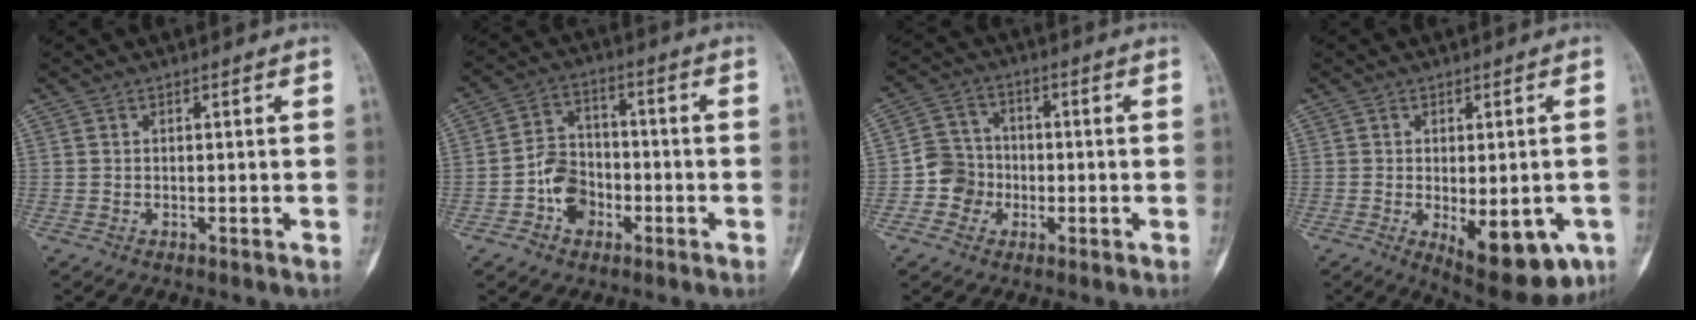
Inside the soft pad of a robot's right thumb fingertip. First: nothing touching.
{"total": 8.4, "force": [-3.1, 6.4, 4.4], "torque": [-0.047, 0.034, -0.058]}
{"total": 6.5, "force": [-1.8, 6.1, 1.4], "torque": [0.008, 0.018, -0.040]}
{"total": 13.5, "force": [-5.0, 6.0, 10.9], "torque": [-0.130, -0.005, -0.055]}